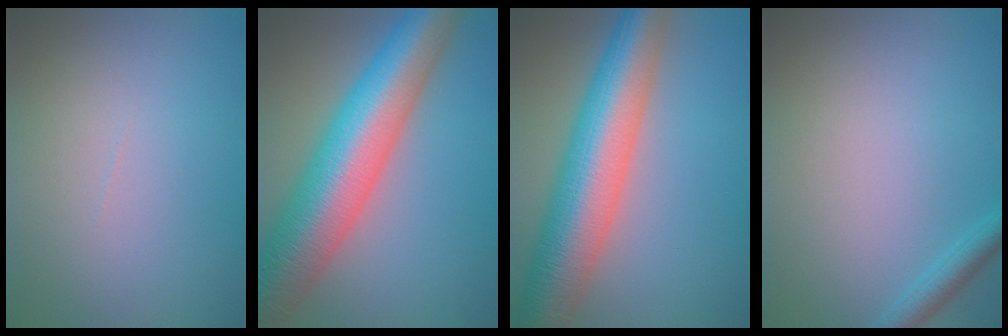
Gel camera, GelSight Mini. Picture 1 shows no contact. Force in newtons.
{"total": 12.8, "press": 12.8, "slide": 0.2}
{"total": 10.9, "press": 10.9, "slide": 0.4}
{"total": 1.9, "press": 1.9, "slide": 0.1}